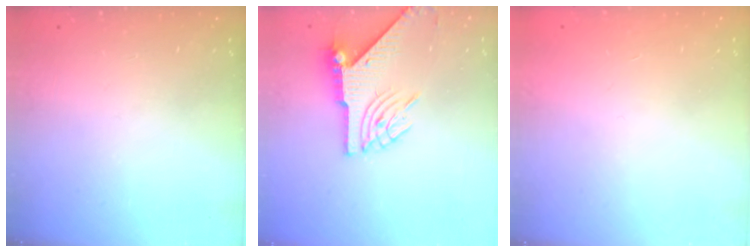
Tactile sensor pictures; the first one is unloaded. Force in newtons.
{"total": 8.0, "press": 7.9, "slide": 1.2}
{"total": 0.8, "press": 0.8, "slide": 0.2}